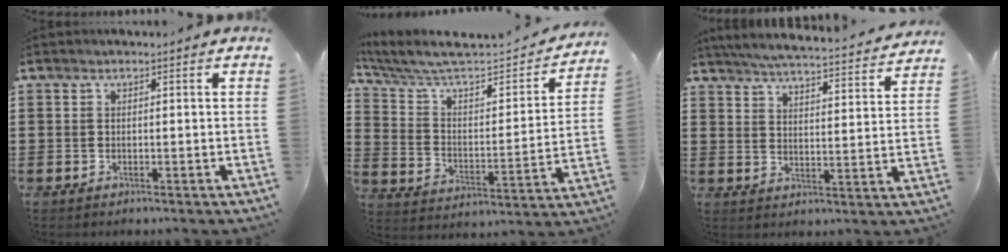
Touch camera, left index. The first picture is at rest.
{"total": 6.0, "force": [5.2, 1.3, 2.8], "torque": [-0.082, -0.047, 0.083]}
{"total": 5.0, "force": [4.8, -0.5, 1.1], "torque": [-0.045, -0.041, 0.079]}